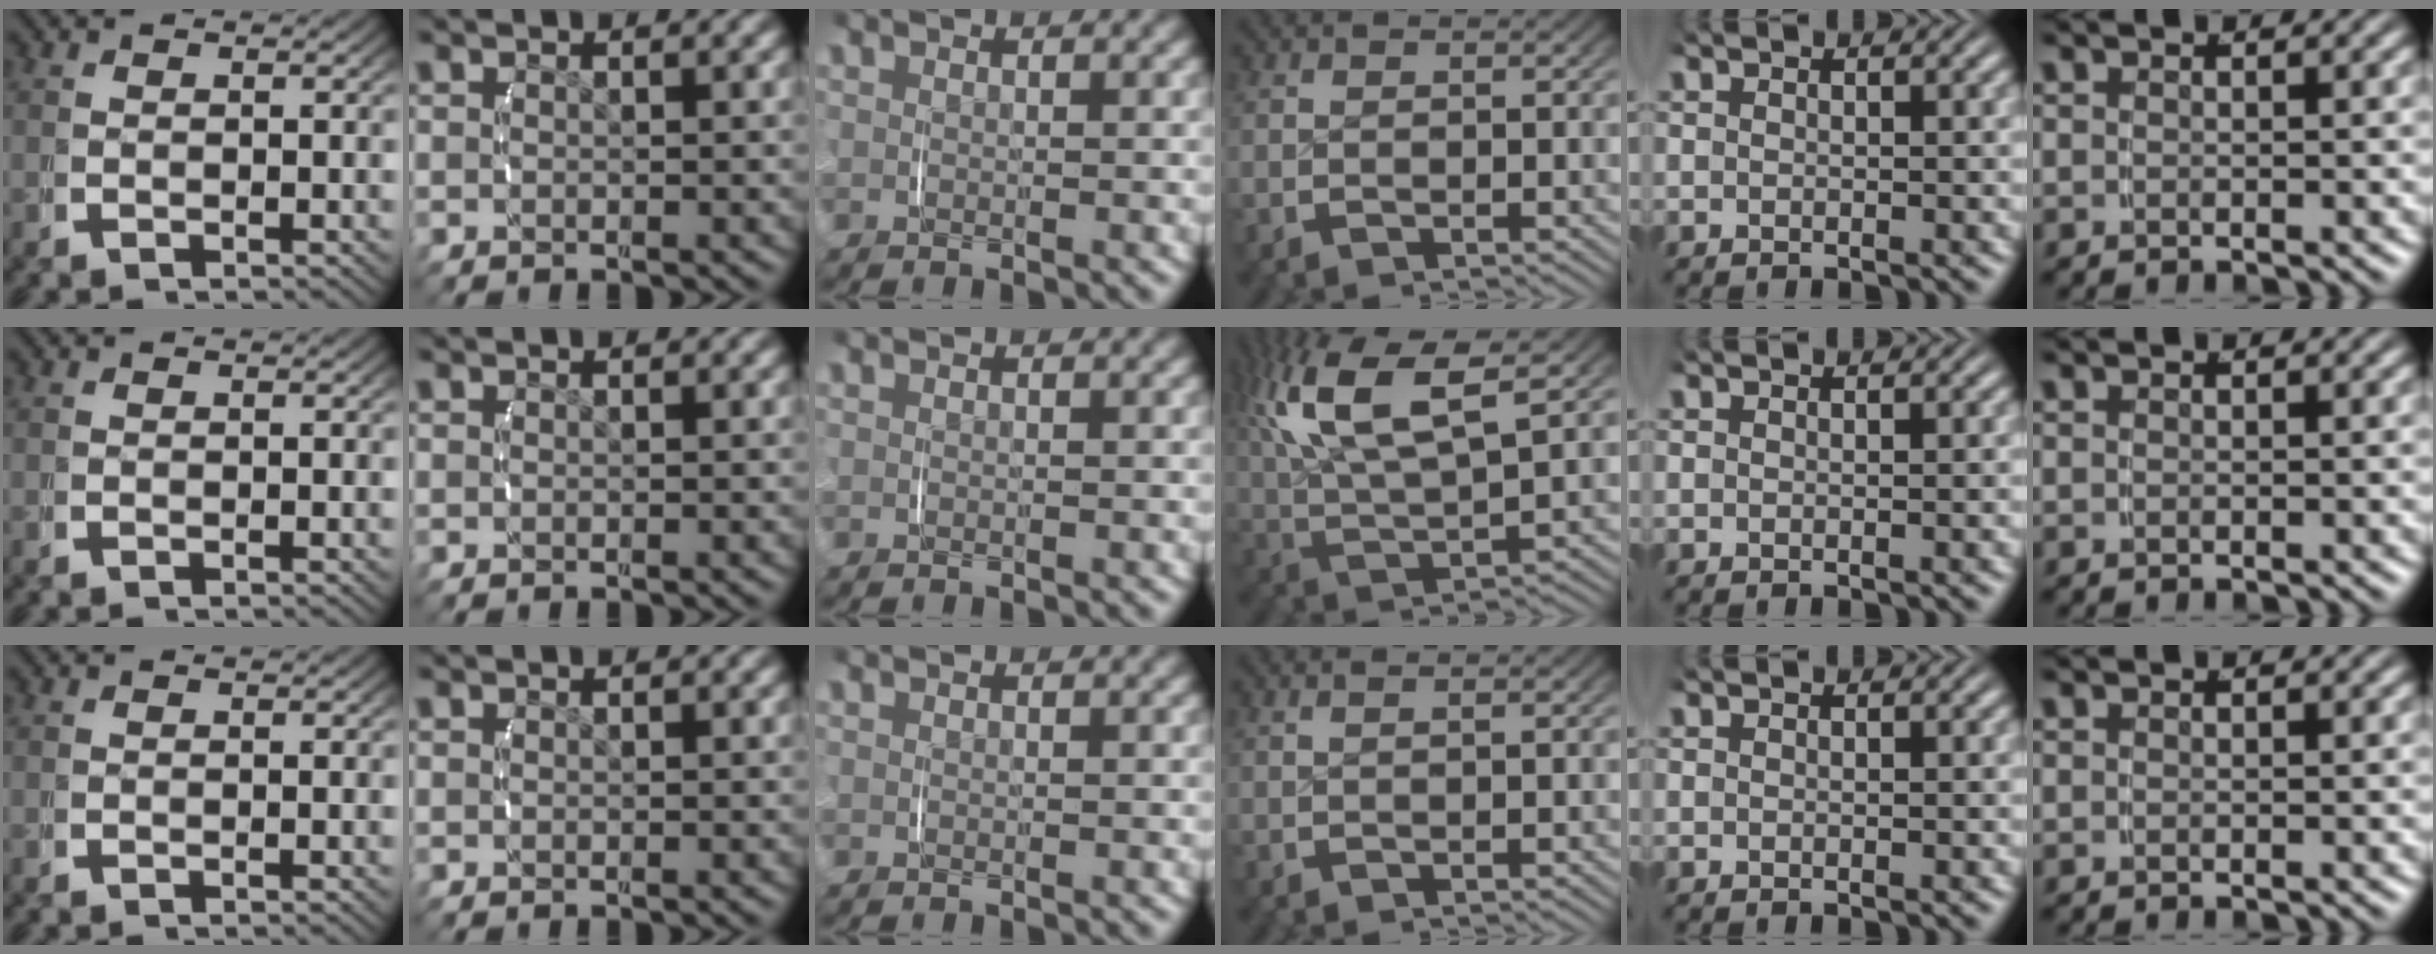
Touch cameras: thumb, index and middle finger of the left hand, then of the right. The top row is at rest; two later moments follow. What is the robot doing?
{"motion": "lift_and_place", "object": "string"}